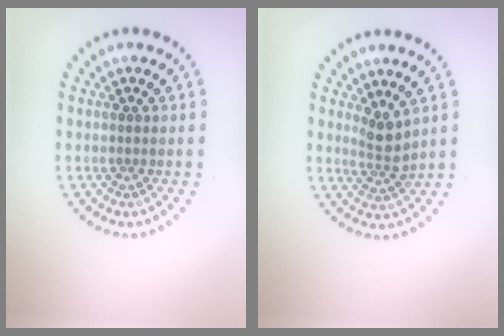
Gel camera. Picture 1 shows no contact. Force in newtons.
{"total": 2.3, "press": 1.8, "slide": 1.4}